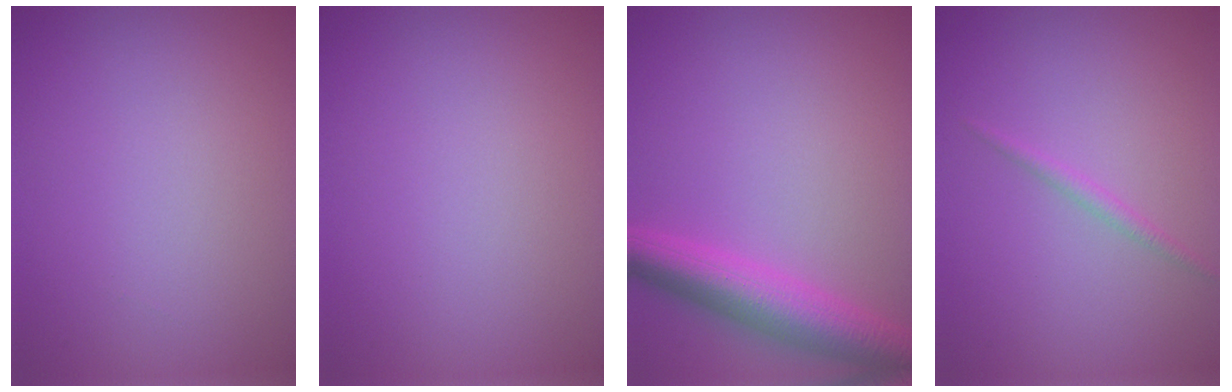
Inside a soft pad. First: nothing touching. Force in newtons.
{"total": 0.0}
{"total": 5.6, "press": 5.6, "slide": 0.2}
{"total": 1.0, "press": 1.0, "slide": 0.0}